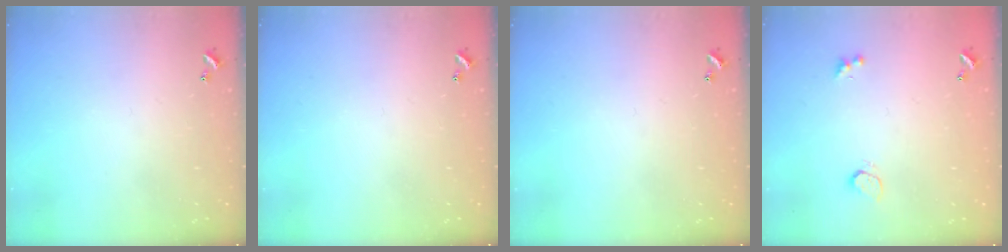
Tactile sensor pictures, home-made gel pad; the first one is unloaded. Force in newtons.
{"total": 0.0}
{"total": 0.0}
{"total": 2.2, "press": 1.9, "slide": 1.1}